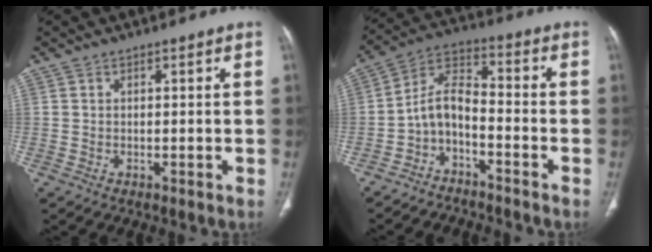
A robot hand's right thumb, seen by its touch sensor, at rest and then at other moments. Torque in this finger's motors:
{"motor_torque": [0.03, 0.01, 0.48, -0.53, 0.00]}